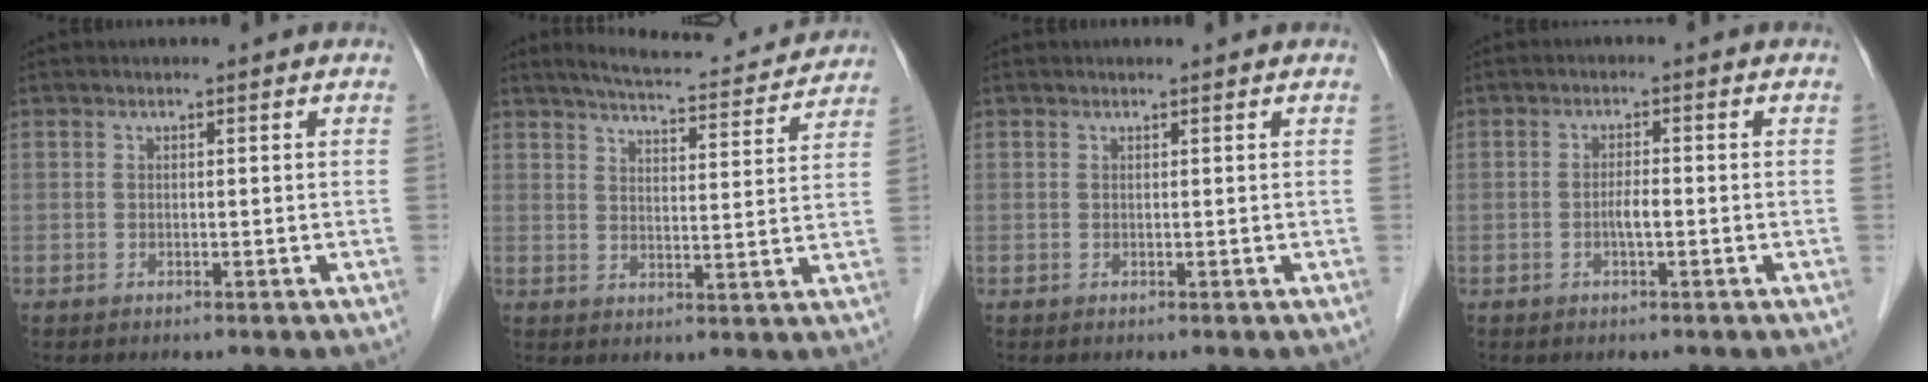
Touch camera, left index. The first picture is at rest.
{"total": 11.6, "force": [11.2, 1.2, 3.1], "torque": [-0.044, 0.001, 0.137]}
{"total": 0.5, "force": [0.5, 0.0, 0.1], "torque": [-0.007, 0.004, 0.009]}
{"total": 1.9, "force": [-0.6, 0.3, 1.8], "torque": [-0.034, 0.002, -0.012]}